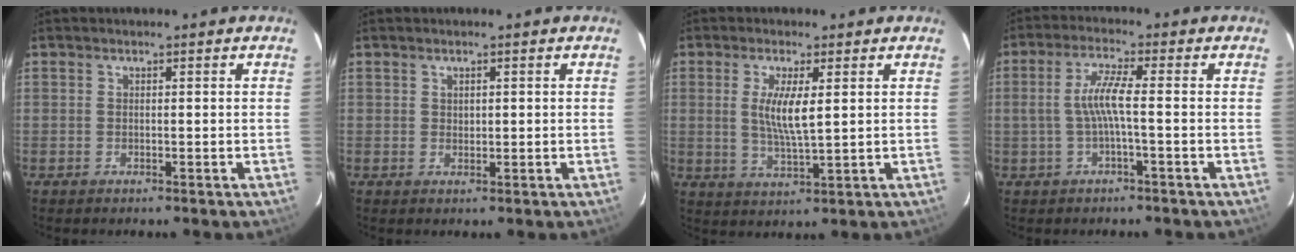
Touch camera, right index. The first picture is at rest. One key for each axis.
{"total": 1.0, "fx": 0.4, "fy": 0.7, "fz": 0.4, "tx": -0.005, "ty": 0.004, "tz": 0.009}
{"total": 6.3, "fx": 1.2, "fy": 1.0, "fz": 6.1, "tx": -0.119, "ty": -0.007, "tz": 0.023}
{"total": 5.1, "fx": -0.9, "fy": -0.1, "fz": 5.1, "tx": -0.105, "ty": 0.003, "tz": -0.014}